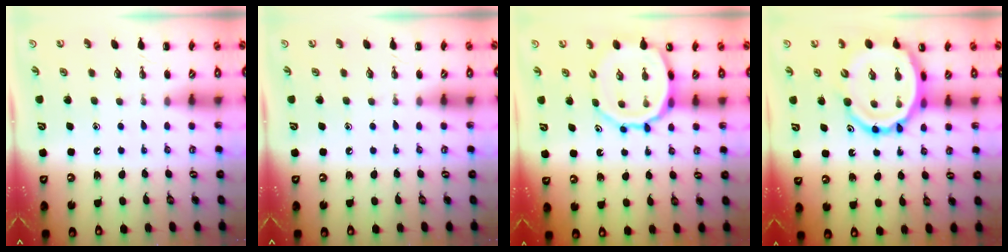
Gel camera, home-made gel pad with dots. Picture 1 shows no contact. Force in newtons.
{"total": 0.0}
{"total": 14.1, "press": 13.5, "slide": 4.1}
{"total": 15.9, "press": 15.4, "slide": 3.9}